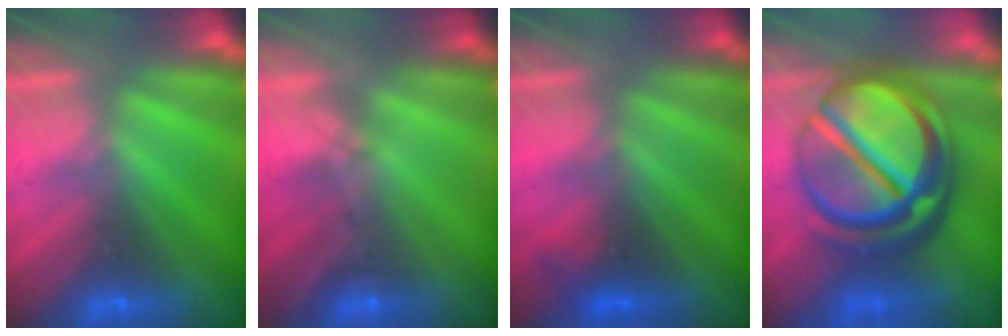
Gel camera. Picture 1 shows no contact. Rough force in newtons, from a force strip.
{"total": 1.6}
{"total": 1.9}
{"total": 7.2}